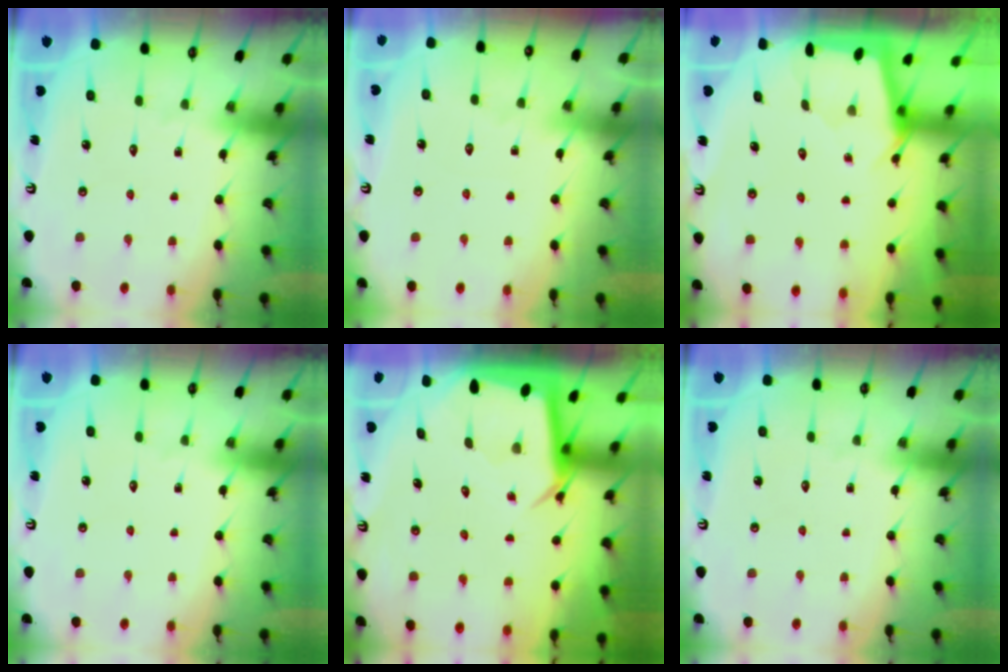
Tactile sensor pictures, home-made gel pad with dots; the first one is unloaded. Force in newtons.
{"total": 2.2, "press": 2.2, "slide": 0.4}
{"total": 2.3, "press": 2.3, "slide": 0.3}
{"total": 0.0}
{"total": 4.0, "press": 4.0, "slide": 0.3}
{"total": 0.0}